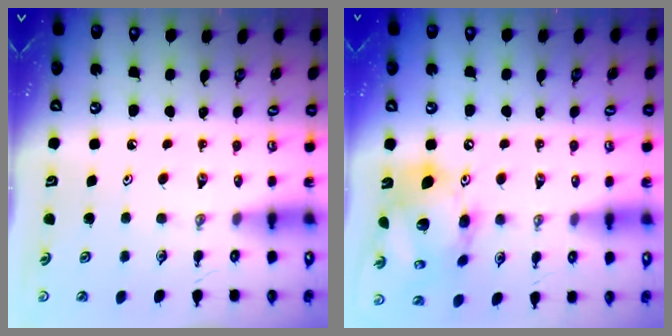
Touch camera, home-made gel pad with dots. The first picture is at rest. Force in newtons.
{"total": 18.1, "press": 17.8, "slide": 3.2}